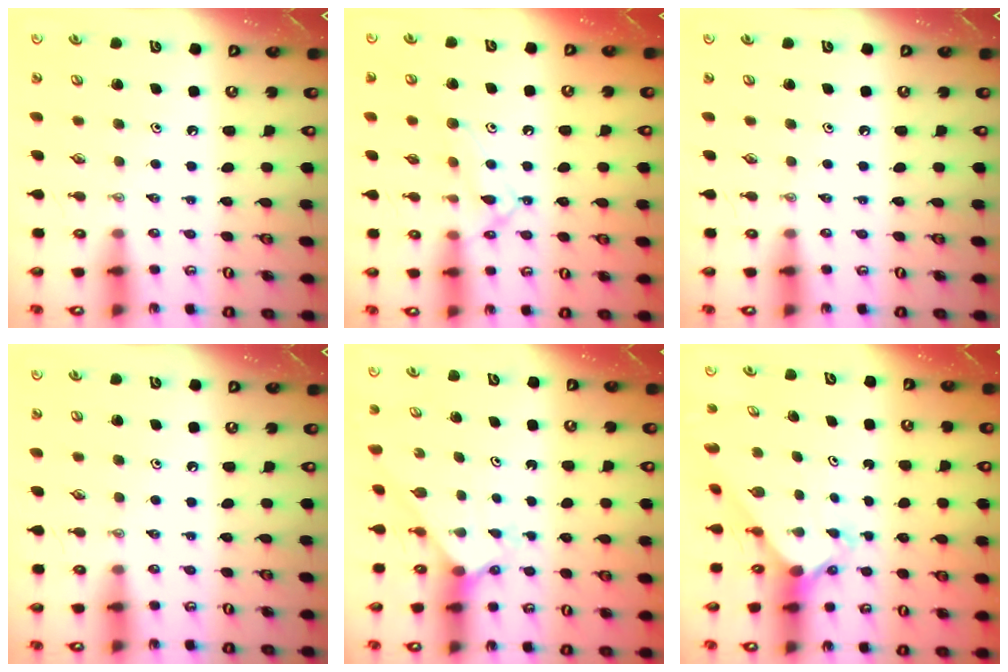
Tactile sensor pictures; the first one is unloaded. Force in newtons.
{"total": 12.2, "press": 12.2, "slide": 0.7}
{"total": 0.0}
{"total": 0.0}
{"total": 2.1, "press": 2.1, "slide": 0.3}
{"total": 2.3, "press": 2.3, "slide": 0.1}